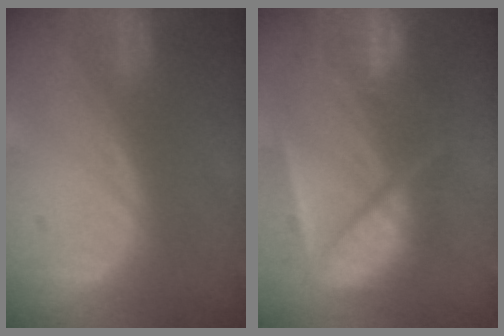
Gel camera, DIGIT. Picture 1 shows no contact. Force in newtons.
{"total": 9.8, "press": 8.4, "slide": 5.0}